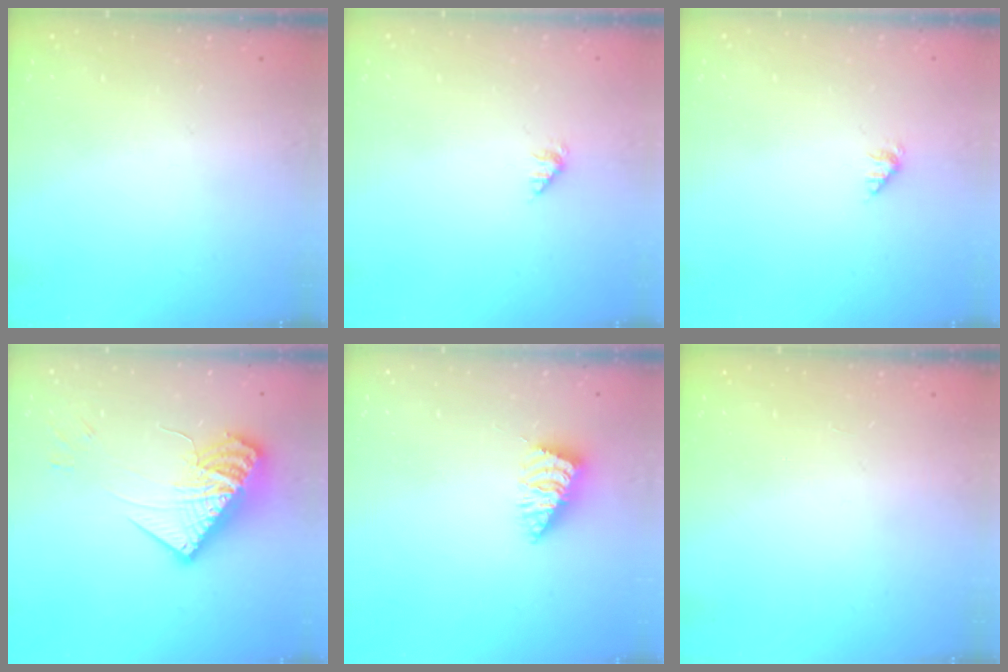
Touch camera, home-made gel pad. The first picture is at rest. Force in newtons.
{"total": 1.2, "press": 1.2, "slide": 0.2}
{"total": 1.2, "press": 1.2, "slide": 0.2}
{"total": 15.1, "press": 15.1, "slide": 0.6}
{"total": 2.1, "press": 2.1, "slide": 0.1}
{"total": 0.0}